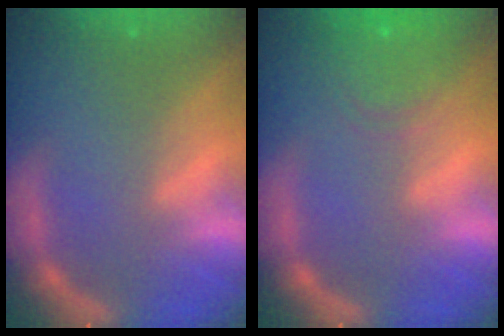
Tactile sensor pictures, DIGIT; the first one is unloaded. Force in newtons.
{"total": 5.1}